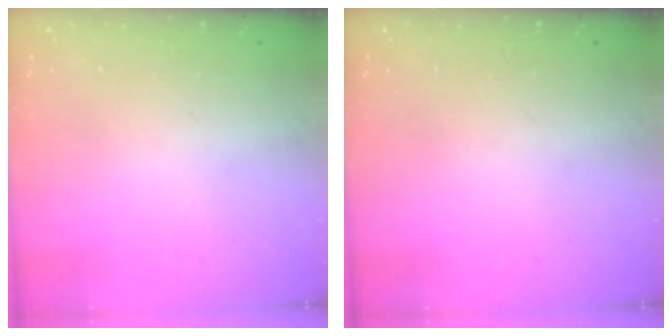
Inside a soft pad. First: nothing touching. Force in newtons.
{"total": 0.0}